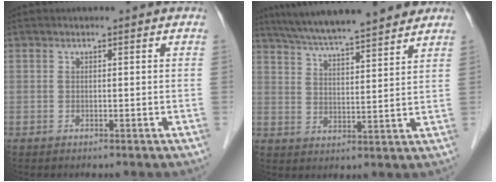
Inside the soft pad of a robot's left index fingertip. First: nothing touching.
{"total": 16.4, "force": [14.2, 1.3, 8.1], "torque": [-0.136, 0.025, 0.216]}